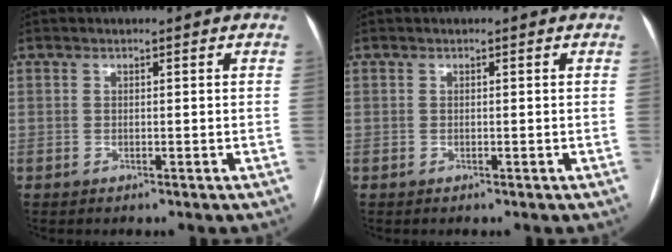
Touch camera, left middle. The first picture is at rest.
{"total": 0.0}